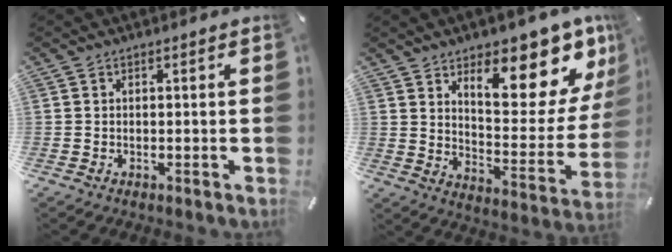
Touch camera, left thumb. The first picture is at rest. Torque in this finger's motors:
{"motor_torque": [2.72, 2.29, 1.39, -1.38, 0.08]}